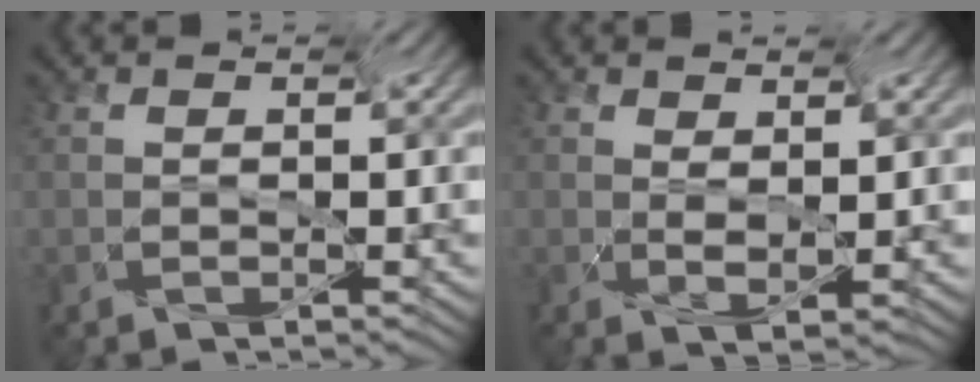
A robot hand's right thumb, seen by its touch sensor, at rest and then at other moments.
{"total": 2.4, "force": [0.6, 1.0, 2.1], "torque": [-0.055, 0.002, 0.009]}